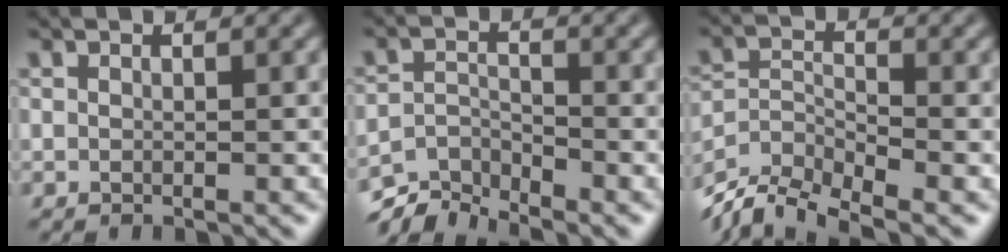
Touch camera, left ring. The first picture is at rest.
{"total": 4.2, "force": [-4.0, 0.9, 0.9], "torque": [-0.014, -0.005, -0.083]}
{"total": 7.4, "force": [-6.2, 2.2, 3.5], "torque": [-0.064, -0.011, -0.121]}